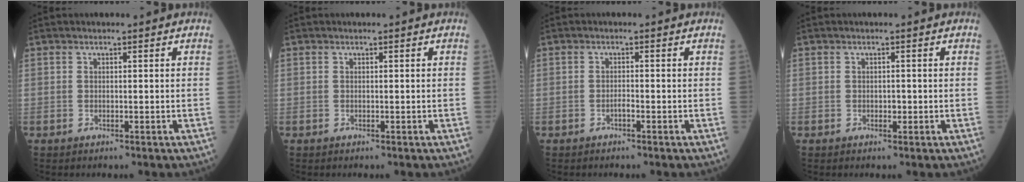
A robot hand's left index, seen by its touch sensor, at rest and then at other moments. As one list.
[{"total": 0.0}, {"total": 0.8, "force": [-0.5, 0.1, 0.6], "torque": [-0.011, 0.001, -0.011]}, {"total": 0.8, "force": [-0.2, 0.5, 0.5], "torque": [-0.009, 0.001, -0.004]}]